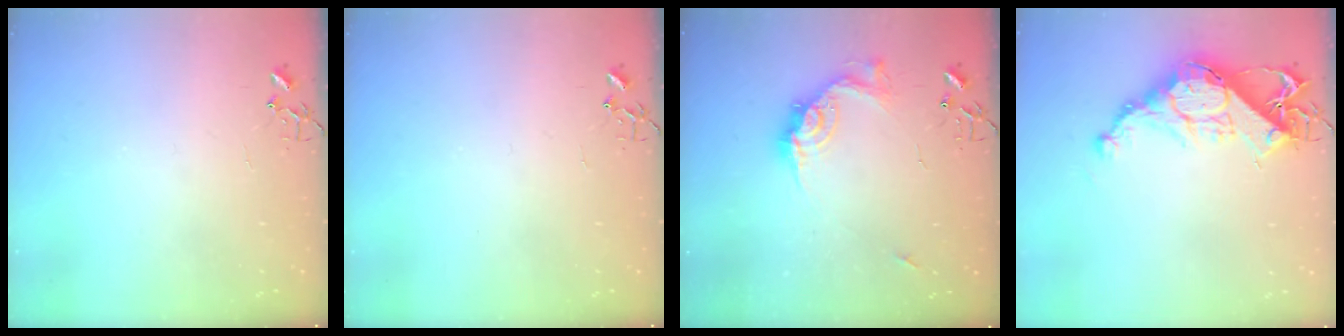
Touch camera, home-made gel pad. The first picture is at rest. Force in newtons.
{"total": 0.0}
{"total": 14.2, "press": 14.2, "slide": 1.3}
{"total": 15.7, "press": 15.7, "slide": 1.1}